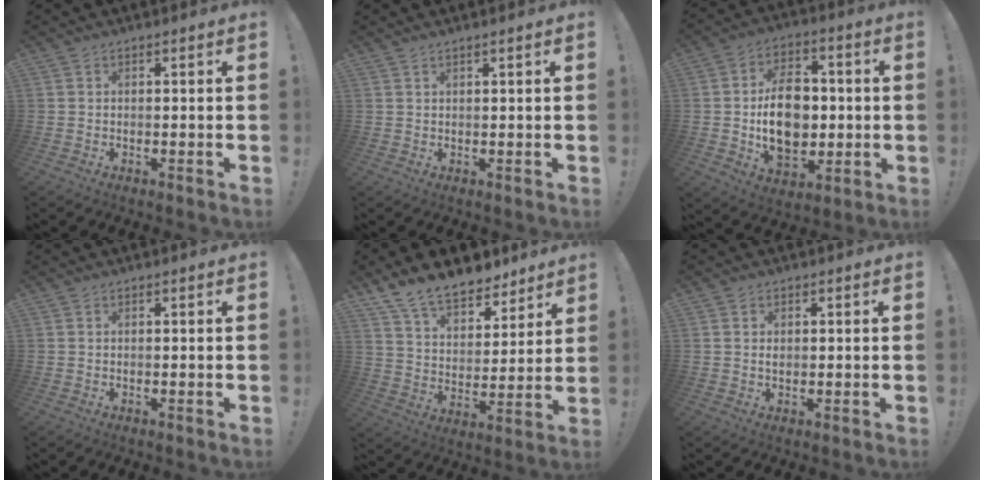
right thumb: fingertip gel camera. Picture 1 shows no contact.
{"total": 1.1, "force": [0.9, 0.1, 0.6], "torque": [-0.021, -0.001, 0.019]}
{"total": 16.3, "force": [-0.2, 11.8, 11.2], "torque": [-0.186, 0.004, 0.001]}
{"total": 0.0}
{"total": 13.9, "force": [11.2, 6.6, 5.0], "torque": [-0.100, -0.077, 0.209]}
{"total": 1.0, "force": [0.4, 0.9, 0.3], "torque": [0.008, -0.001, 0.004]}